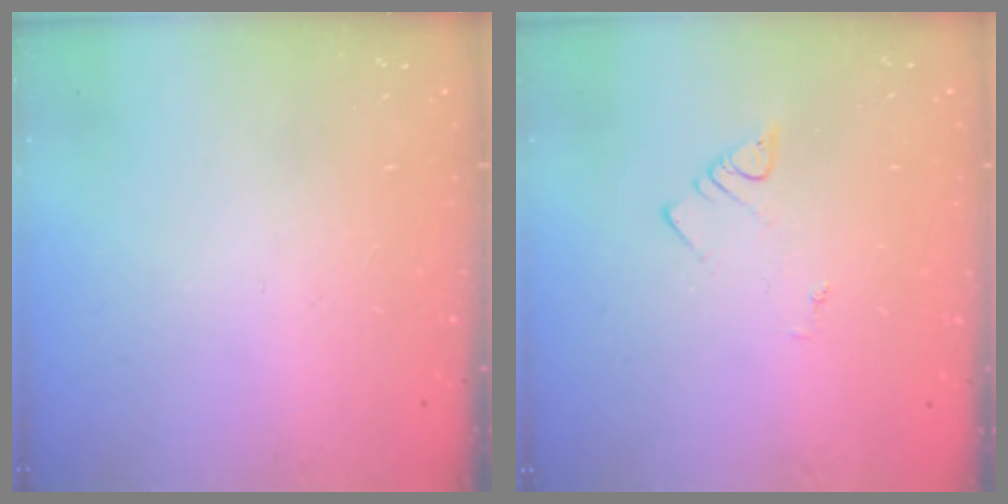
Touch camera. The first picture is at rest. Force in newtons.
{"total": 2.1, "press": 2.1, "slide": 0.4}